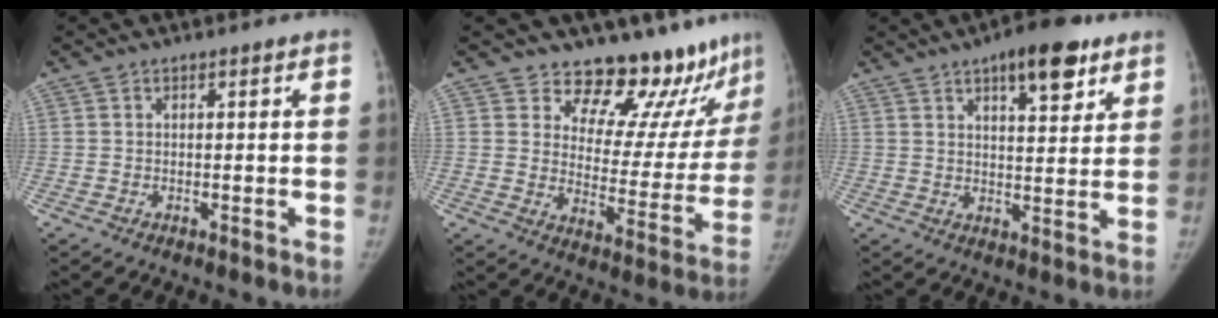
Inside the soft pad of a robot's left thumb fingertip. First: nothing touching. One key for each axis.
{"total": 16.8, "fx": 14.7, "fy": 6.4, "fz": 4.9, "tx": -0.001, "ty": -0.129, "tz": 0.182}
{"total": 10.9, "fx": 6.4, "fy": 4.2, "fz": 7.7, "tx": -0.081, "ty": -0.028, "tz": 0.088}